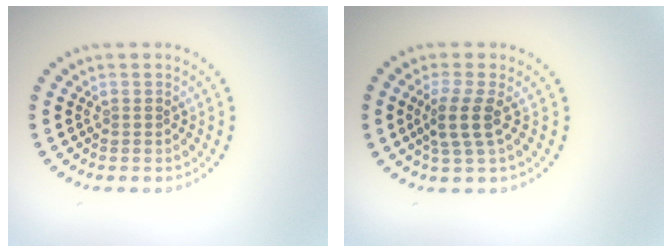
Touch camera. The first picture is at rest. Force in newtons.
{"total": 2.6, "press": 2.0, "slide": 1.6}